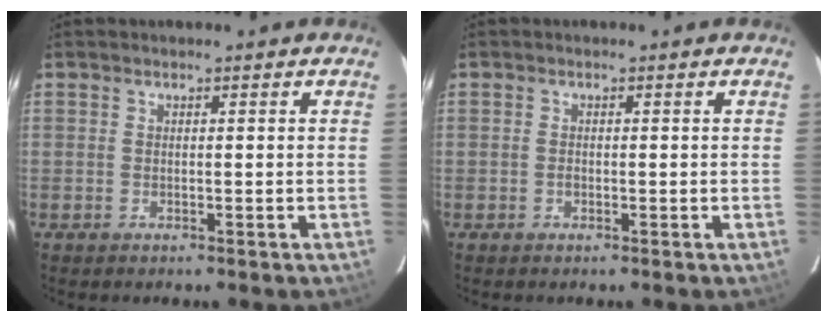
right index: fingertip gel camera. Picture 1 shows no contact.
{"total": 0.8, "force": [-0.3, 0.6, 0.4], "torque": [-0.006, 0.001, -0.007]}